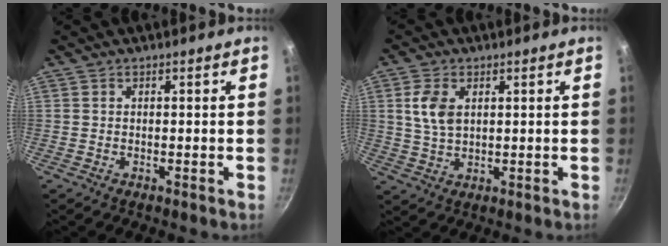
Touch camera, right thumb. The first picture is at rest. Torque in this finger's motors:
{"motor_torque": [0.08, 0.22, 0.58, 0.08, 0.05]}